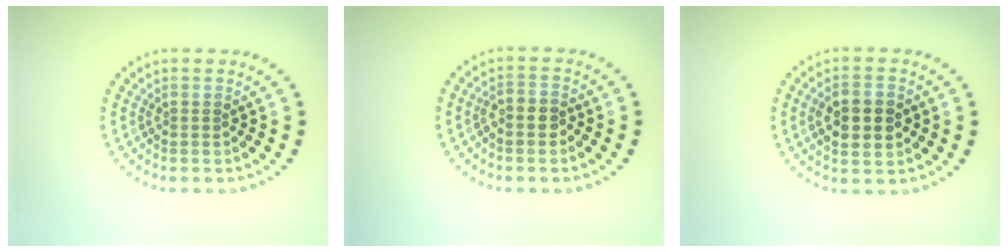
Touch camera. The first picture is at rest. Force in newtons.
{"total": 2.0, "press": 1.8, "slide": 0.8}
{"total": 4.4, "press": 4.4, "slide": 0.1}